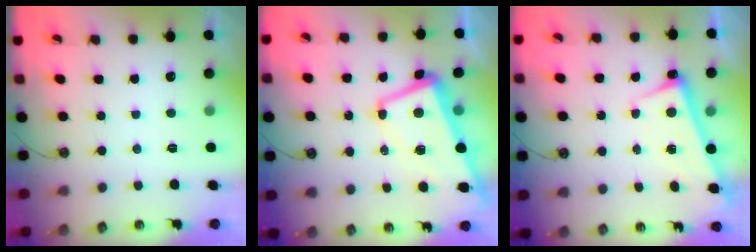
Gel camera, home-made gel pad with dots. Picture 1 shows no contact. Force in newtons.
{"total": 2.3, "press": 2.0, "slide": 1.0}
{"total": 2.6, "press": 2.6, "slide": 0.6}